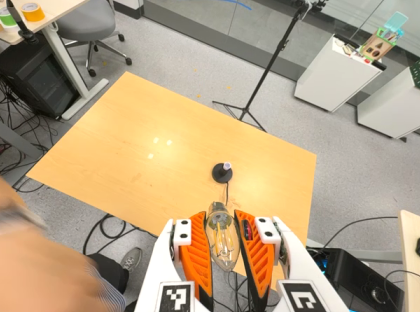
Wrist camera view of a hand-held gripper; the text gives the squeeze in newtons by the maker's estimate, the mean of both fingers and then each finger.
{"total": 23.2, "left": 24.7, "right": 21.8}